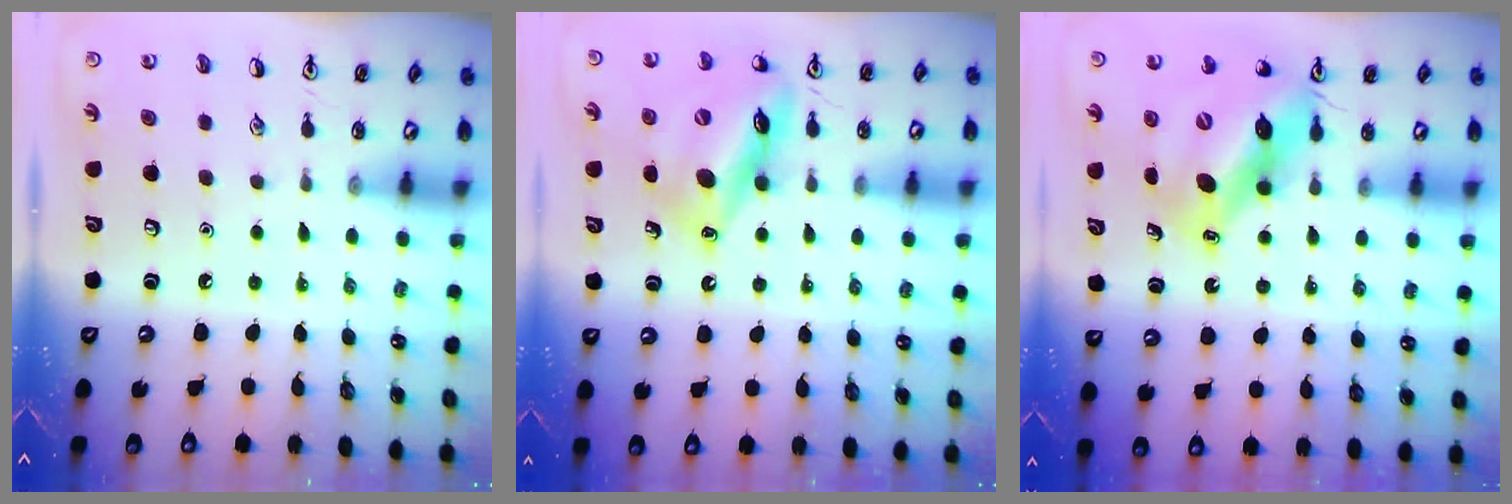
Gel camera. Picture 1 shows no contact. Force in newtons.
{"total": 15.3, "press": 15.0, "slide": 2.8}
{"total": 10.8, "press": 10.5, "slide": 2.7}